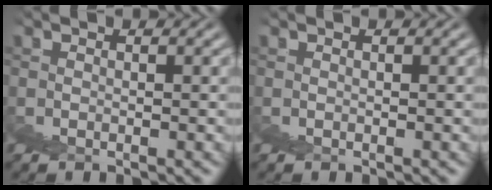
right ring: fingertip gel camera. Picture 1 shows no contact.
{"total": 0.0}